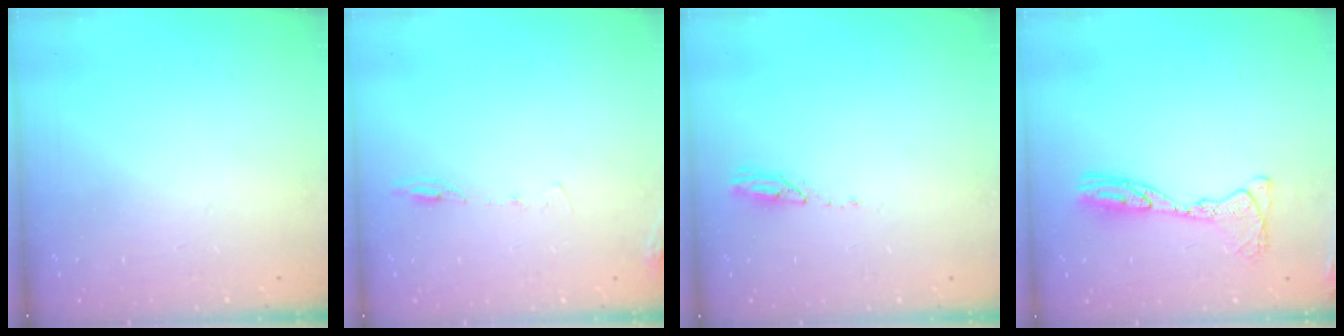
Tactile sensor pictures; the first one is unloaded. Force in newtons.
{"total": 6.4, "press": 6.2, "slide": 1.6}
{"total": 3.2, "press": 3.2, "slide": 0.2}
{"total": 12.2, "press": 12.1, "slide": 1.3}